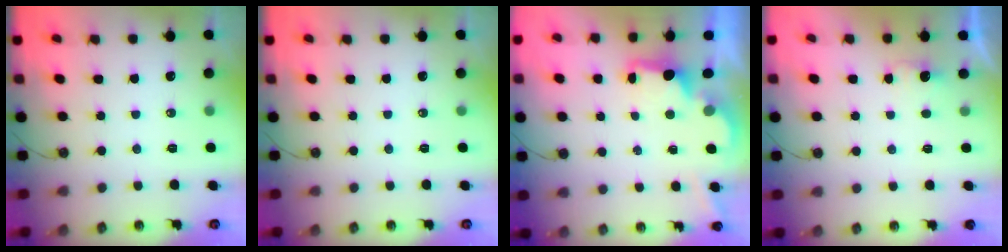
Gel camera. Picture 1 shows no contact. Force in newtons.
{"total": 0.0}
{"total": 3.2, "press": 3.2, "slide": 0.6}
{"total": 1.5, "press": 1.2, "slide": 0.8}